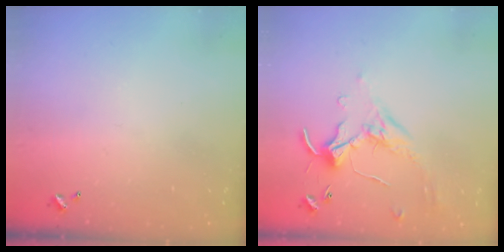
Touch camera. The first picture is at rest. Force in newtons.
{"total": 0.0}